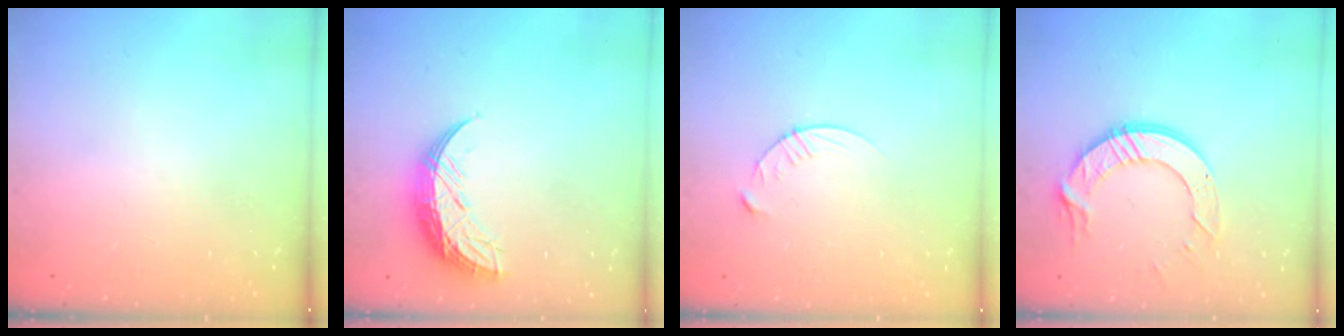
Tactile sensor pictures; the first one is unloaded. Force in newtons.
{"total": 10.5, "press": 10.5, "slide": 0.8}
{"total": 4.6, "press": 4.6, "slide": 0.5}
{"total": 11.1, "press": 11.0, "slide": 1.1}